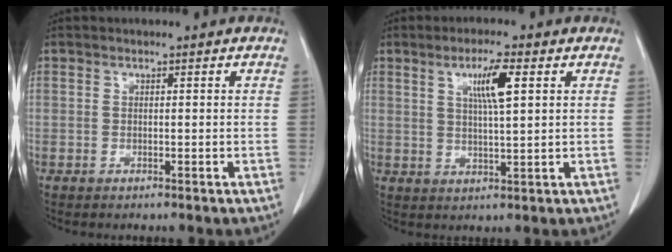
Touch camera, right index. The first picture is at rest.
{"total": 5.8, "force": [2.2, 0.3, 5.3], "torque": [-0.095, 0.000, 0.040]}